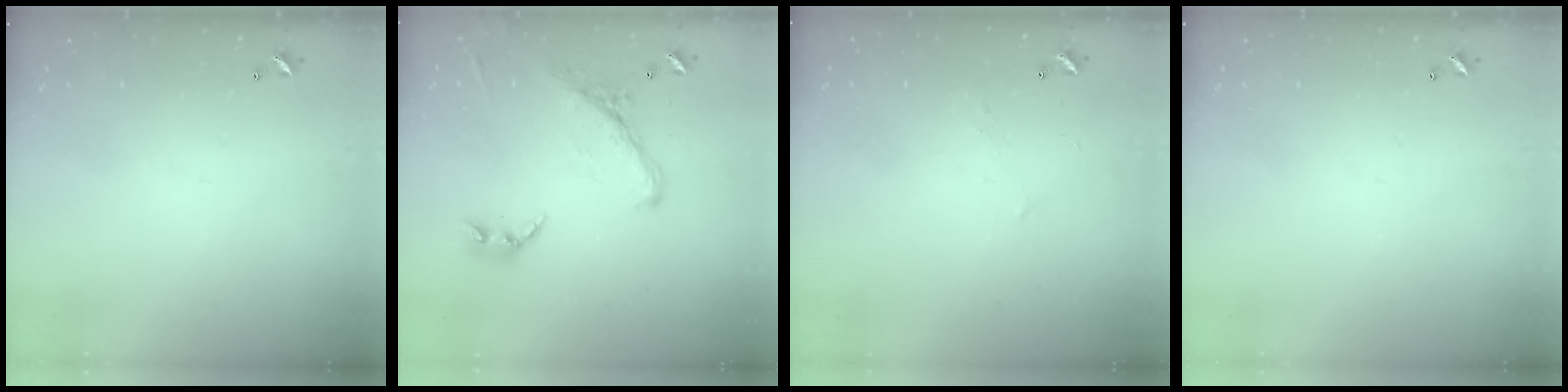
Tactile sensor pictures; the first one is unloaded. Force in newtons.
{"total": 4.4, "press": 4.2, "slide": 1.3}
{"total": 2.9, "press": 2.8, "slide": 0.4}
{"total": 0.0}